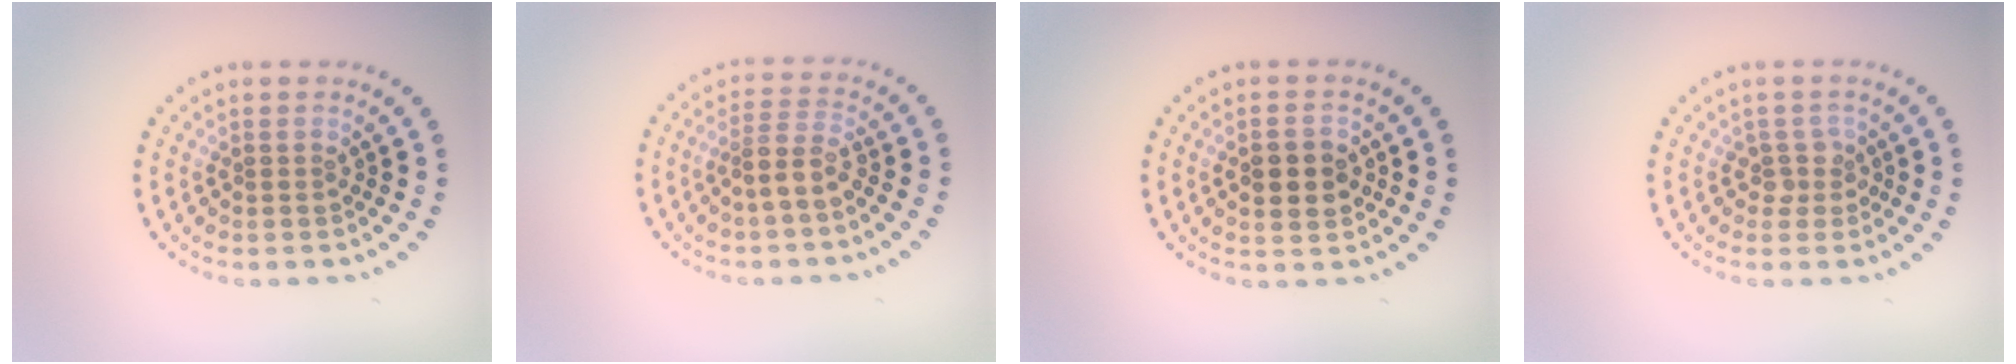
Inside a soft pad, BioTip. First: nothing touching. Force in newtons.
{"total": 2.5, "press": 2.0, "slide": 1.5}
{"total": 3.6, "press": 3.6, "slide": 0.2}
{"total": 1.8, "press": 1.4, "slide": 1.2}